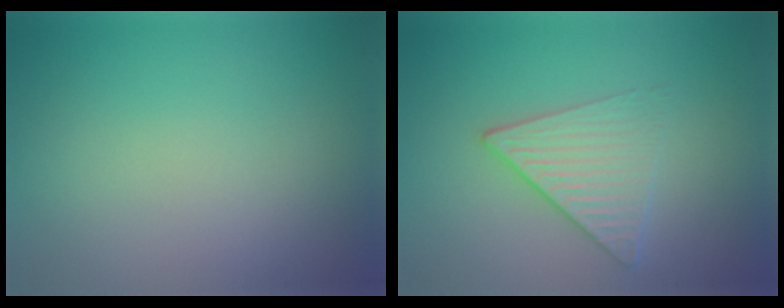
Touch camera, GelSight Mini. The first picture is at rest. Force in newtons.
{"total": 3.3, "press": 2.9, "slide": 1.5}